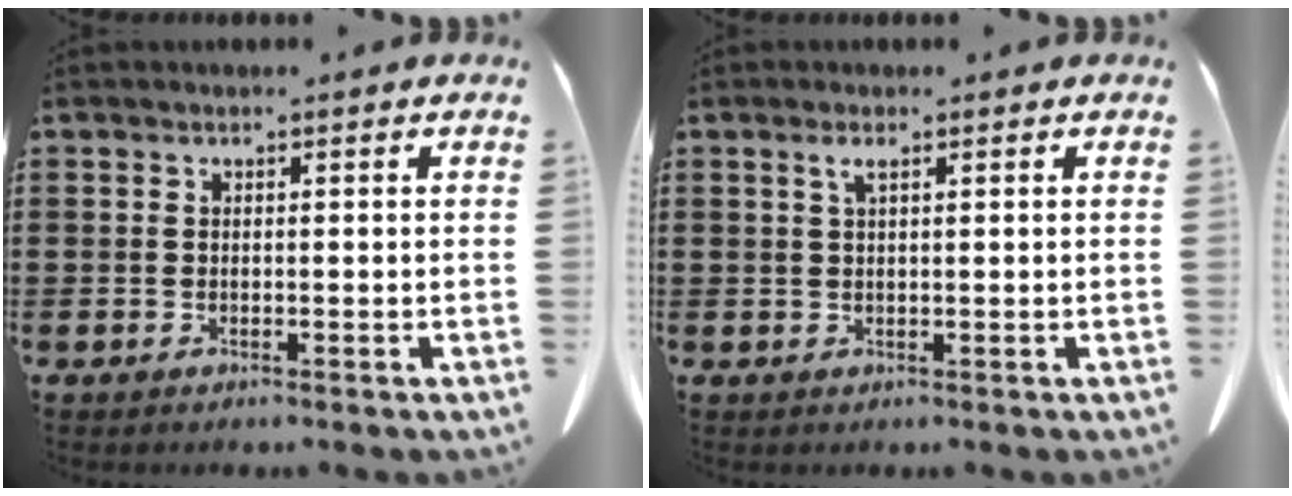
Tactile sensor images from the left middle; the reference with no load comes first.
{"total": 1.6, "force": [0.7, 0.3, 1.5], "torque": [-0.031, 0.002, 0.012]}